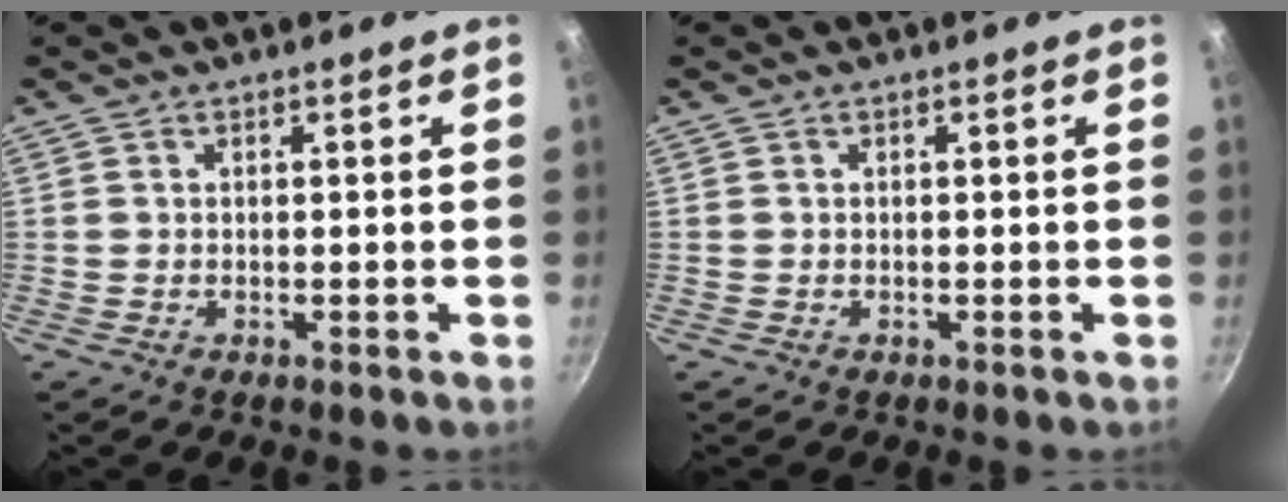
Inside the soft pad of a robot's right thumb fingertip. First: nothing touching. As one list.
[{"total": 0.0}]